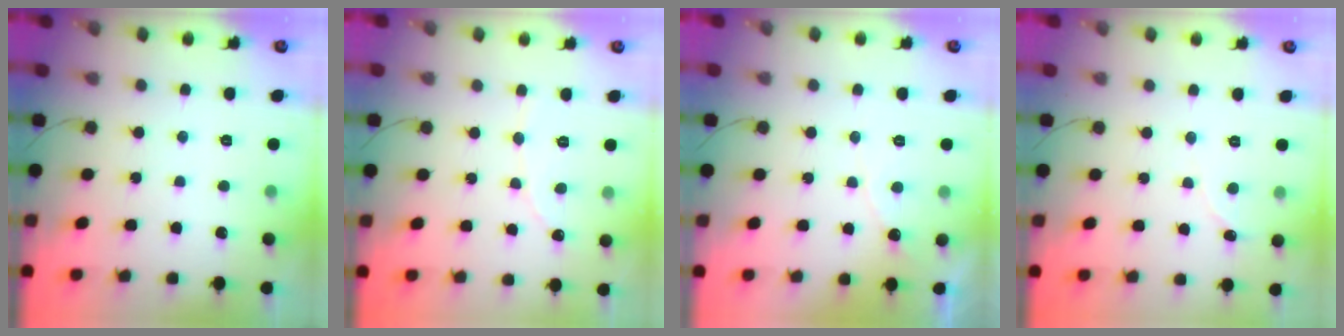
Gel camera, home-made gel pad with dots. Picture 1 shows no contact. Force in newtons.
{"total": 1.7, "press": 1.6, "slide": 0.1}
{"total": 5.9, "press": 5.9, "slide": 0.5}
{"total": 0.0}